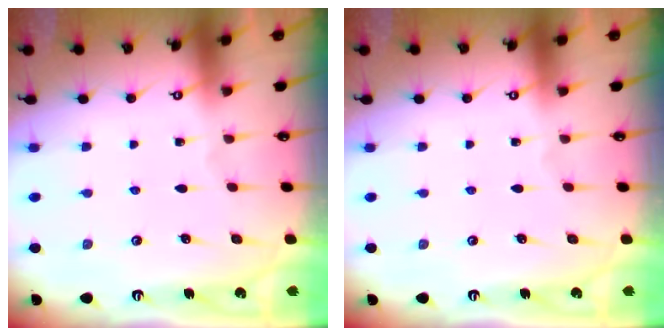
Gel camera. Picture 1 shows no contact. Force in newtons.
{"total": 0.0}